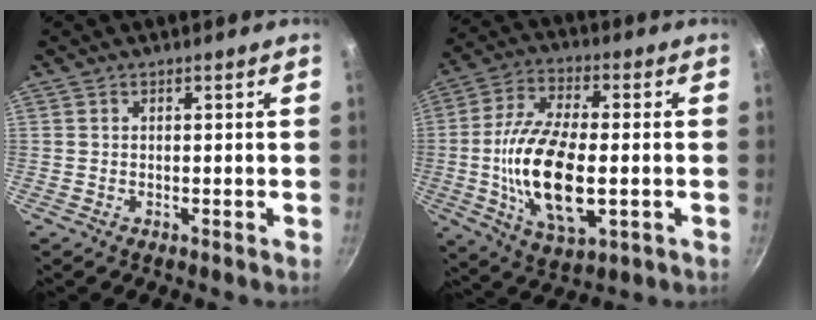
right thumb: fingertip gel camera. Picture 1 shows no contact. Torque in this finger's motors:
{"motor_torque": [-0.13, 2.18, 1.50, 0.48, 0.21]}